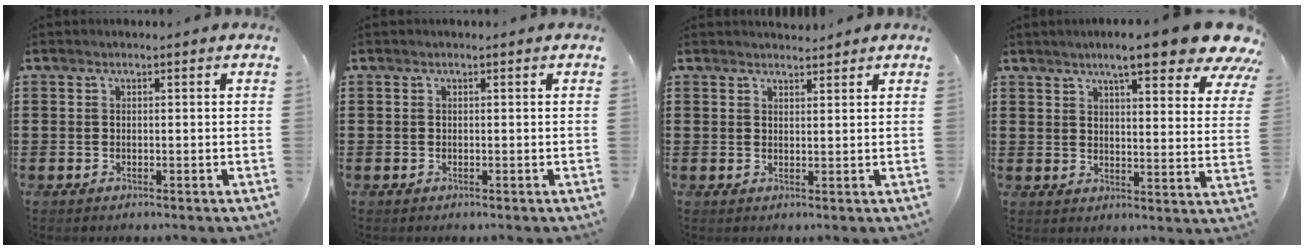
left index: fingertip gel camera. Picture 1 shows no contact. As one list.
[{"total": 0.0}, {"total": 1.9, "force": [1.8, 0.2, 0.0], "torque": [-0.004, 0.001, 0.036]}, {"total": 9.5, "force": [7.3, 1.1, 6.1], "torque": [-0.107, -0.029, 0.119]}]